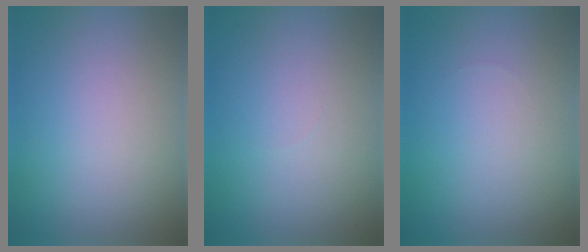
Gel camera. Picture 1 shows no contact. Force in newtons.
{"total": 0.0}
{"total": 0.0}